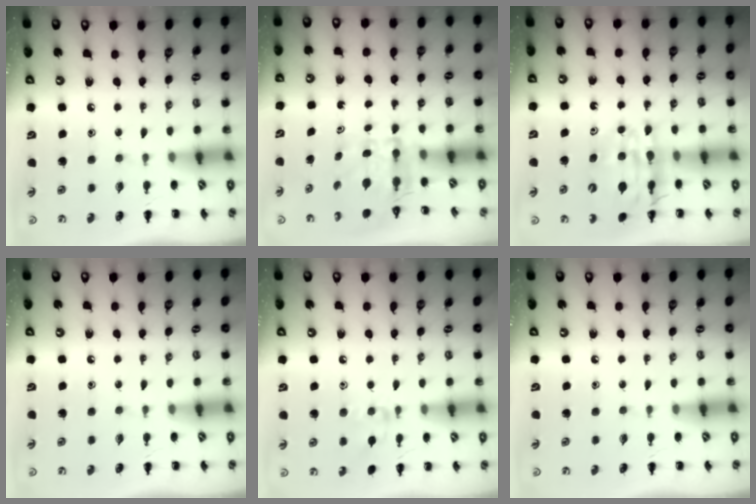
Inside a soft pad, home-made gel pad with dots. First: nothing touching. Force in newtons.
{"total": 4.6, "press": 4.4, "slide": 1.6}
{"total": 14.4, "press": 13.9, "slide": 3.6}
{"total": 0.0}
{"total": 7.1, "press": 7.0, "slide": 1.1}
{"total": 0.0}